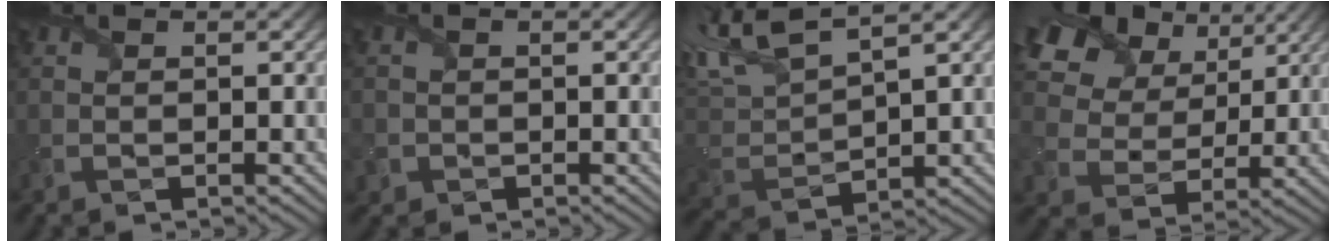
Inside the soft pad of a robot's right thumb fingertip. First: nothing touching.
{"total": 1.7, "force": [-0.6, 1.6, 0.0], "torque": [-0.005, -0.004, -0.013]}
{"total": 9.8, "force": [6.2, 3.1, 6.9], "torque": [-0.176, 0.028, 0.116]}
{"total": 15.4, "force": [8.0, 10.1, 8.3], "torque": [-0.218, 0.034, 0.130]}